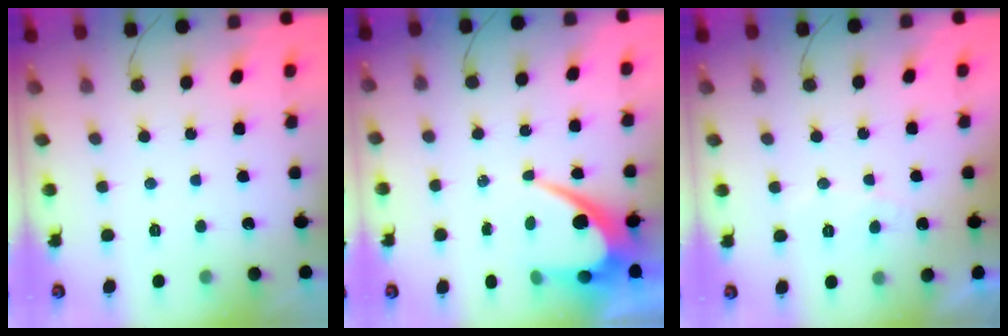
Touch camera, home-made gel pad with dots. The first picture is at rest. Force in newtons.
{"total": 10.3, "press": 10.2, "slide": 0.6}
{"total": 4.0, "press": 4.0, "slide": 0.3}